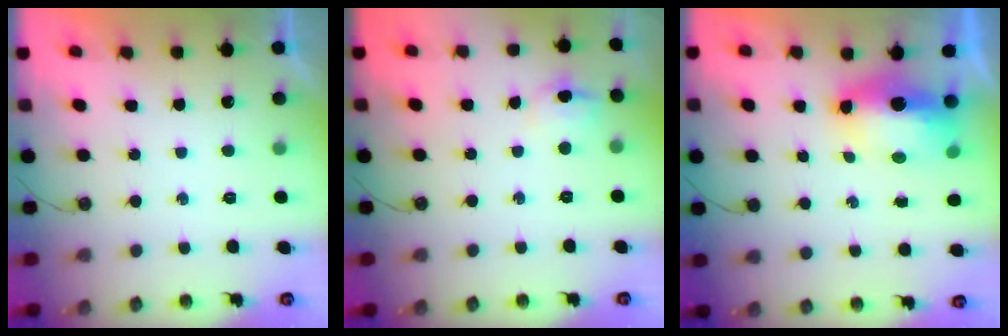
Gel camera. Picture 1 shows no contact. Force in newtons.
{"total": 5.2, "press": 4.9, "slide": 1.6}
{"total": 8.7, "press": 8.5, "slide": 1.6}